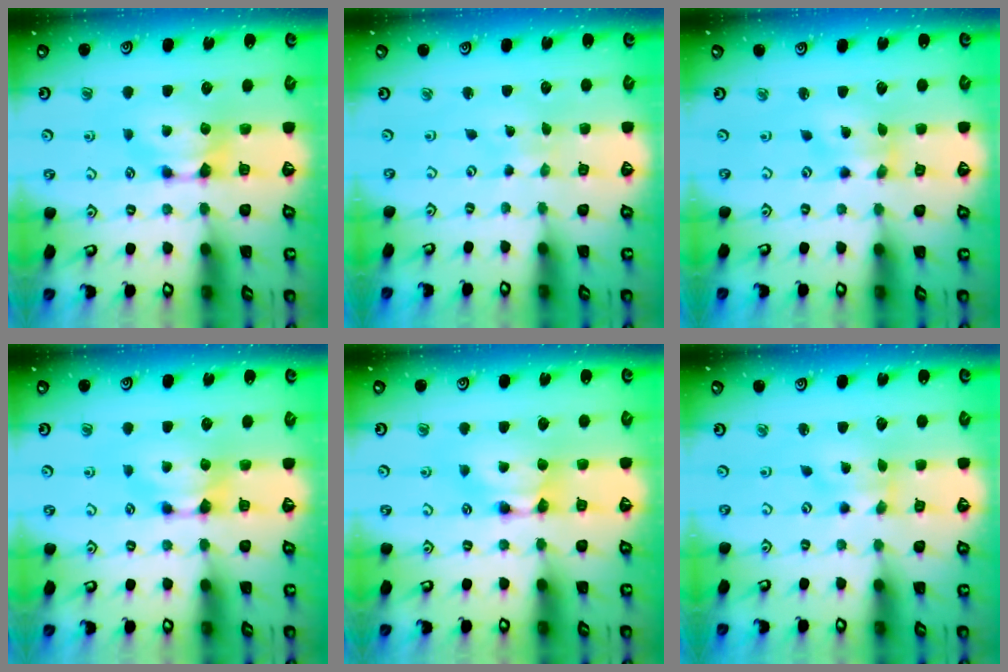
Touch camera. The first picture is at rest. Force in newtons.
{"total": 5.9, "press": 5.9, "slide": 0.3}
{"total": 1.5, "press": 1.0, "slide": 1.1}
{"total": 0.0}
{"total": 1.6, "press": 1.6, "slide": 0.1}
{"total": 2.0, "press": 1.7, "slide": 1.1}